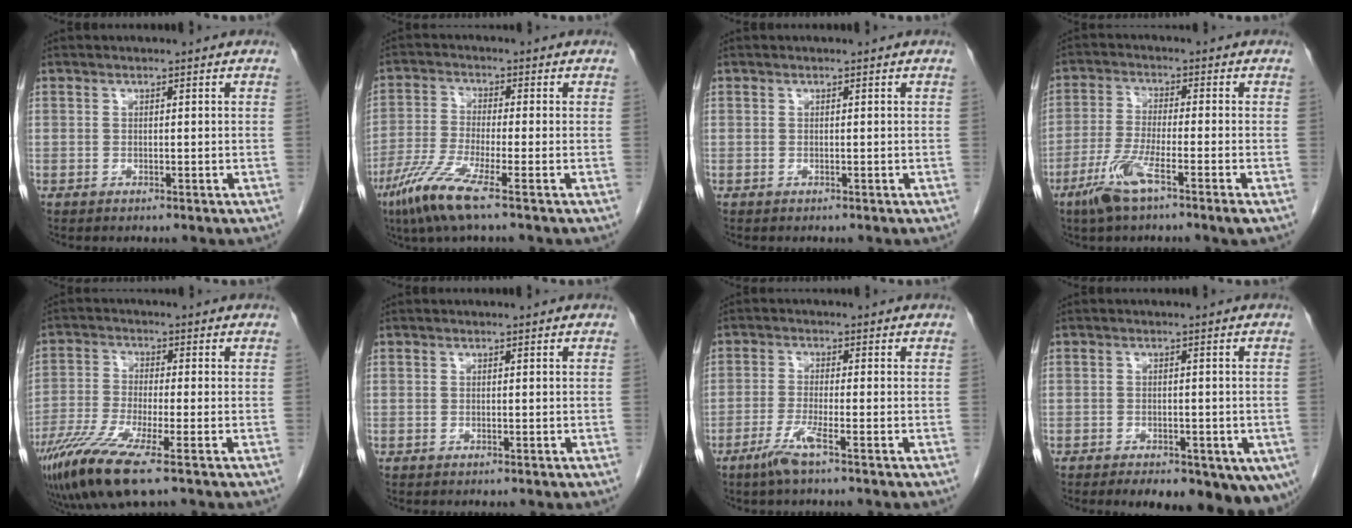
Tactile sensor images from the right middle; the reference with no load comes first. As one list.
[{"total": 7.9, "force": [-4.8, -0.2, 6.3], "torque": [-0.138, -0.025, -0.098]}, {"total": 0.0}, {"total": 7.4, "force": [-4.2, 0.0, 6.1], "torque": [-0.128, -0.013, -0.083]}, {"total": 9.9, "force": [-5.8, 0.7, 7.9], "torque": [-0.167, -0.029, -0.110]}, {"total": 0.0}, {"total": 3.8, "force": [-2.3, -0.4, 2.9], "torque": [-0.063, -0.009, -0.050]}, {"total": 16.6, "force": [-9.5, 8.0, 10.9], "torque": [-0.137, -0.028, -0.109]}]